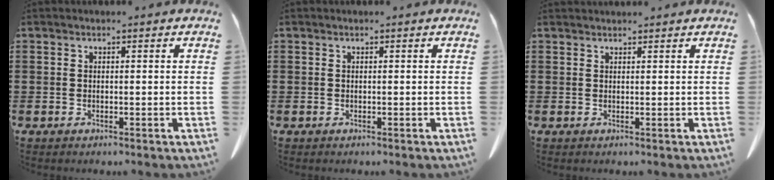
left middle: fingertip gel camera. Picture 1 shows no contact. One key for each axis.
{"total": 0.0}
{"total": 0.8, "fx": 0.8, "fy": 0.0, "fz": 0.0, "tx": -0.003, "ty": 0.000, "tz": 0.017}